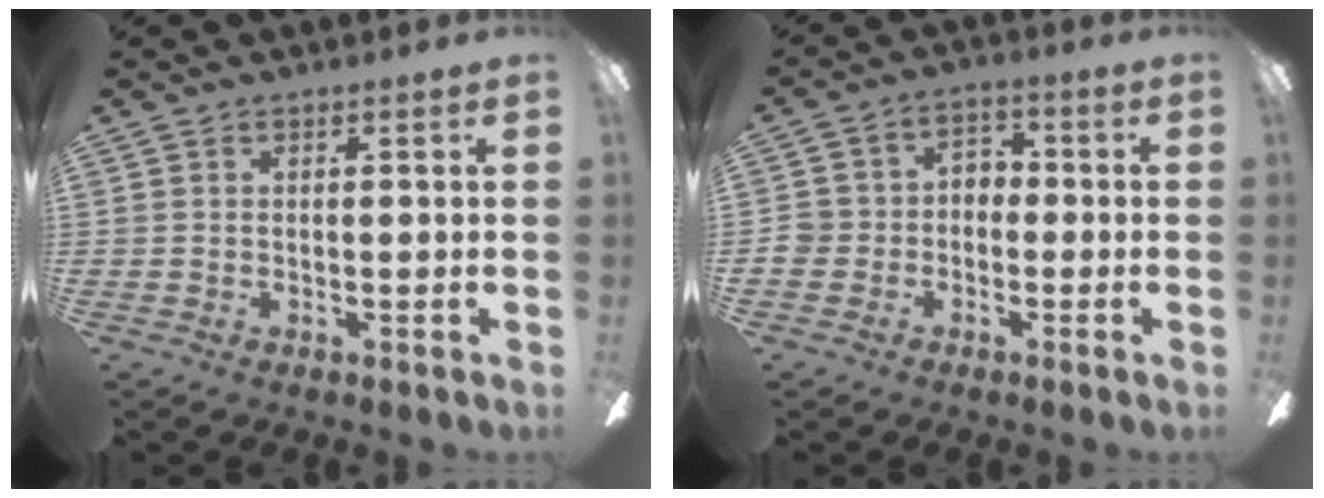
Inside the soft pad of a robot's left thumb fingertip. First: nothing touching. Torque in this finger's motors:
{"motor_torque": [0.06, 0.15, -0.25, 0.15, 0.09]}